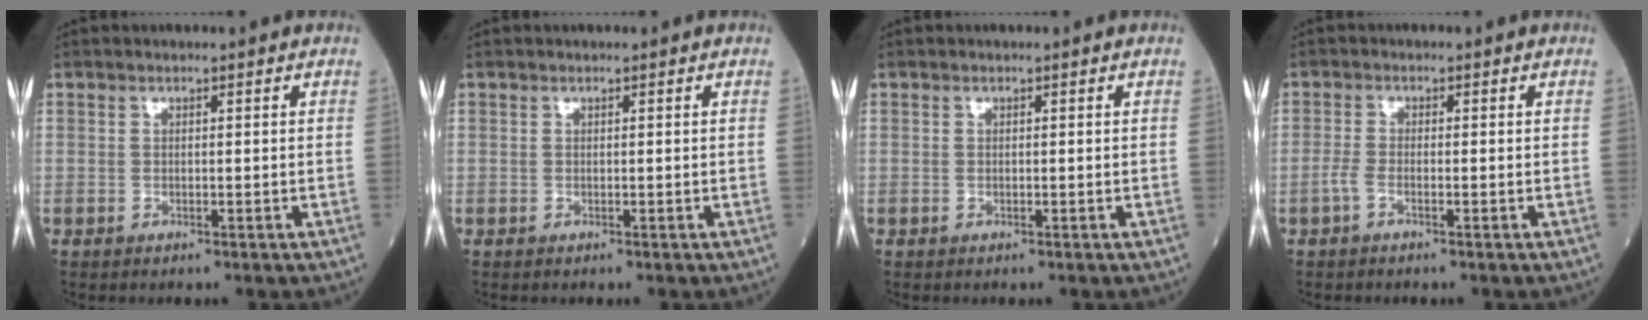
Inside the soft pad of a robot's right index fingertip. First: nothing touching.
{"total": 0.0}
{"total": 0.0}
{"total": 1.6, "force": [-0.8, 0.5, 1.3], "torque": [-0.031, 0.001, -0.022]}